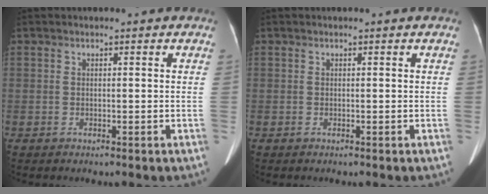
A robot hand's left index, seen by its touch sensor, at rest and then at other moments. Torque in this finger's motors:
{"motor_torque": [0.00, 0.00, 0.00, 0.00]}